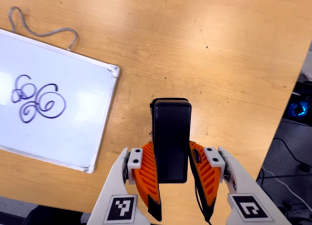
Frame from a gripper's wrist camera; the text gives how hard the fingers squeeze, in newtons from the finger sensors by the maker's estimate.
{"total": 4.4, "left": 3.0, "right": 5.8}